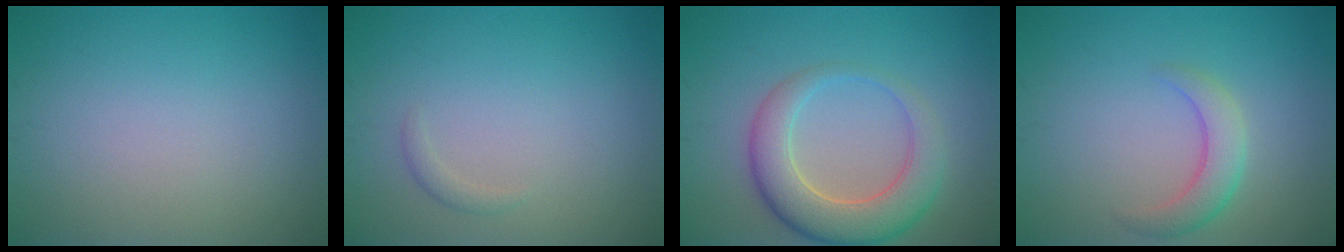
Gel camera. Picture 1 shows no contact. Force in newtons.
{"total": 0.8, "press": 0.8, "slide": 0.1}
{"total": 6.1, "press": 6.1, "slide": 0.7}
{"total": 2.9, "press": 2.9, "slide": 0.1}